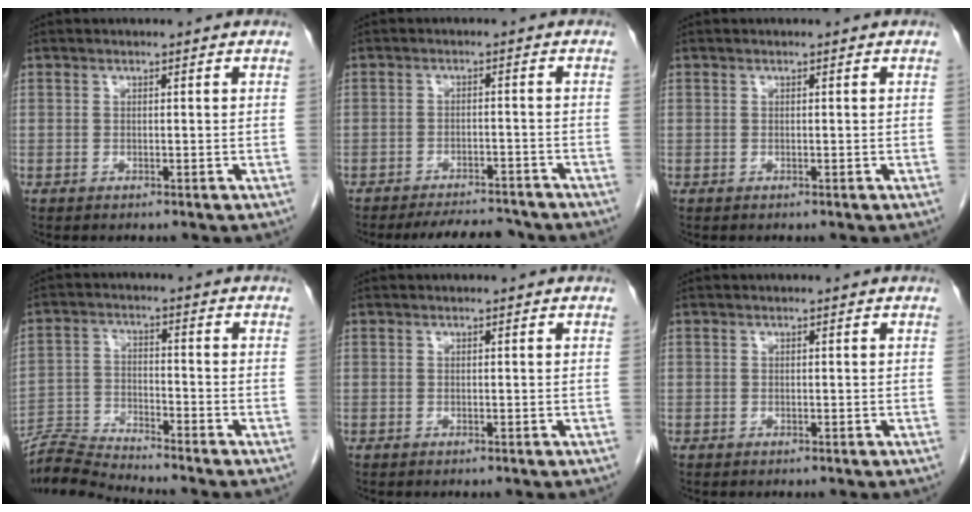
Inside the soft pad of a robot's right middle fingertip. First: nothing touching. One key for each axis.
{"total": 7.3, "fx": -6.9, "fy": 1.7, "fz": 1.8, "tx": -0.024, "ty": -0.002, "tz": -0.094}
{"total": 0.0}
{"total": 7.3, "fx": -7.1, "fy": -1.5, "fz": 0.3, "tx": -0.014, "ty": -0.011, "tz": -0.139}
{"total": 0.0}
{"total": 0.0}